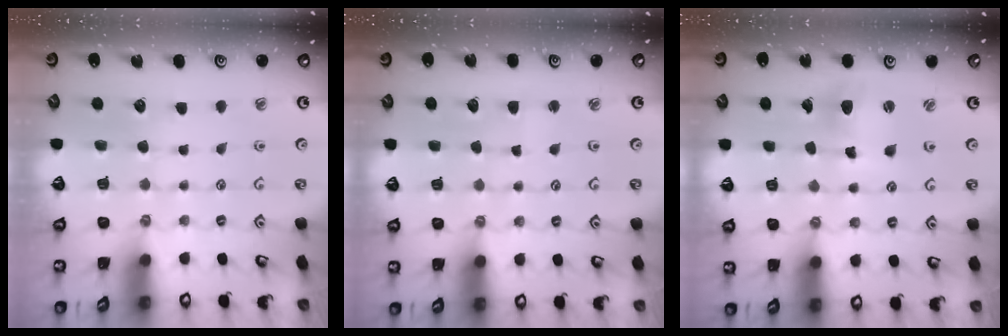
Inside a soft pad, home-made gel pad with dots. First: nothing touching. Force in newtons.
{"total": 2.2, "press": 2.2, "slide": 0.3}
{"total": 7.4, "press": 7.3, "slide": 1.1}